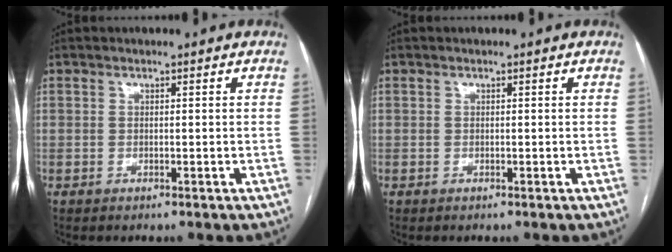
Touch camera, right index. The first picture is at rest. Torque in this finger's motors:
{"motor_torque": [0.00, 0.00, 0.00, 0.00]}